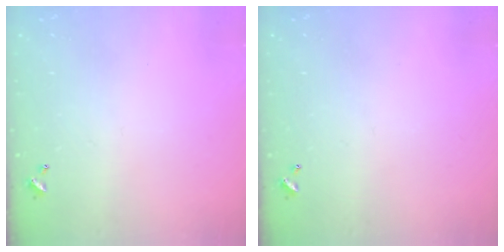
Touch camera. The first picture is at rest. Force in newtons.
{"total": 0.0}